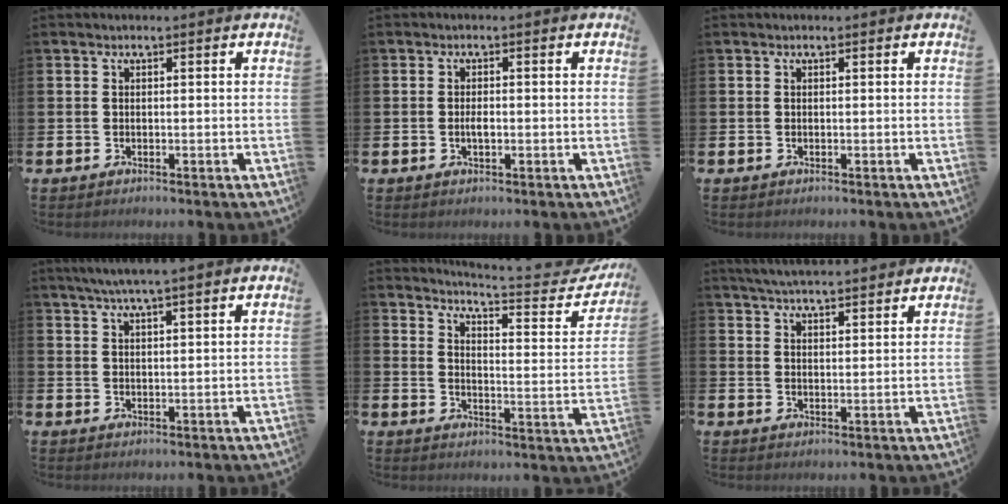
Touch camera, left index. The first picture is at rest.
{"total": 1.5, "force": [-0.2, 0.7, 1.3], "torque": [-0.017, -0.001, -0.006]}
{"total": 0.0}
{"total": 4.0, "force": [3.6, -0.4, 1.8], "torque": [-0.048, -0.005, 0.066]}
{"total": 5.1, "force": [4.8, -0.2, 1.6], "torque": [-0.028, -0.055, 0.070]}
{"total": 4.8, "force": [4.7, 0.0, 0.7], "torque": [-0.023, -0.024, 0.084]}